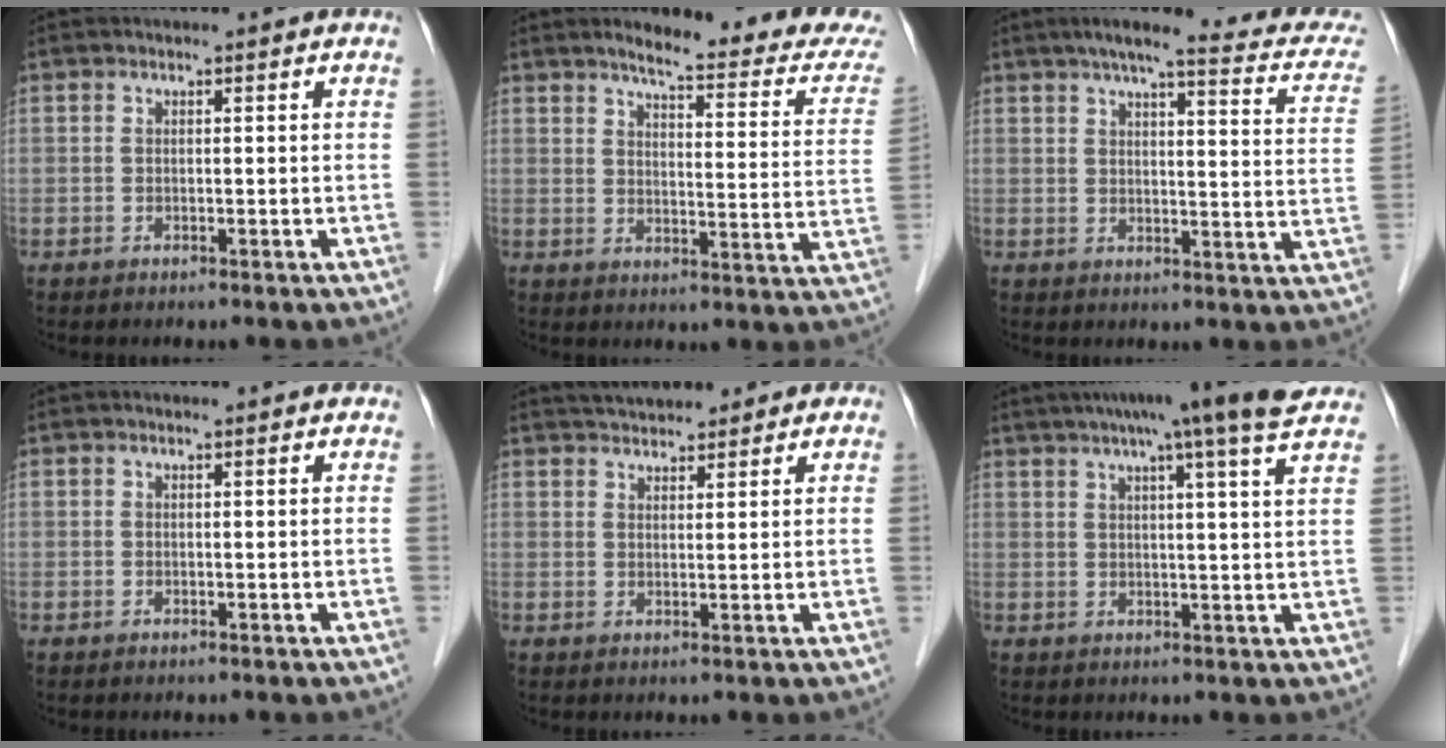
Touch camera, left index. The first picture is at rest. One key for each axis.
{"total": 17.8, "fx": 16.0, "fy": 1.7, "fz": 7.6, "tx": -0.084, "ty": -0.050, "tz": 0.180}
{"total": 18.5, "fx": 15.7, "fy": 2.5, "fz": 9.6, "tx": -0.118, "ty": -0.001, "tz": 0.177}
{"total": 0.0}
{"total": 5.9, "fx": 5.2, "fy": 2.1, "fz": 2.0, "tx": -0.024, "ty": 0.028, "tz": 0.080}
{"total": 13.2, "fx": 10.2, "fy": -0.7, "fz": 8.4, "tx": -0.133, "ty": 0.027, "tz": 0.120}